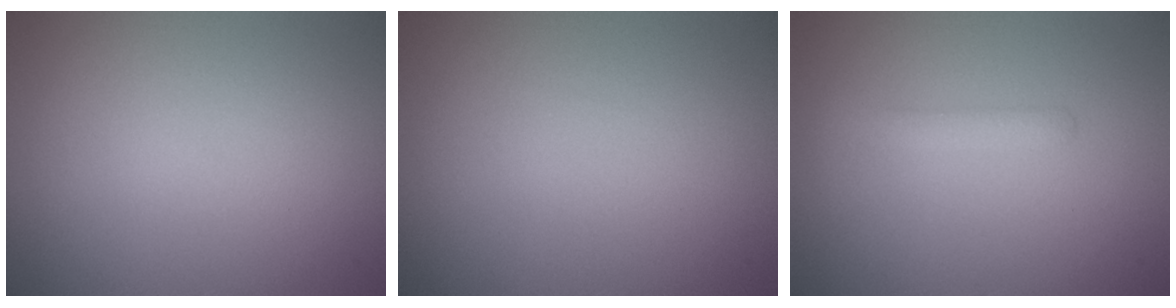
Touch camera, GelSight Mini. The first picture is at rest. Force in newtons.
{"total": 0.0}
{"total": 1.4, "press": 1.4, "slide": 0.0}